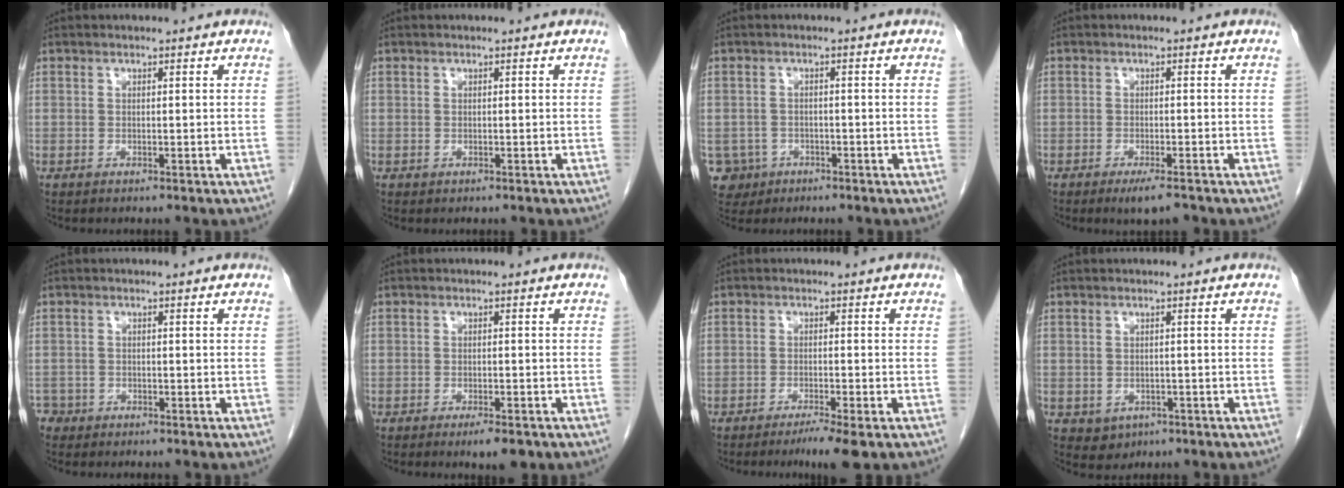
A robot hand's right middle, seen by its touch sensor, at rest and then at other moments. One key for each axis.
{"total": 0.0}
{"total": 4.6, "fx": -2.3, "fy": 4.1, "fz": 0.2, "tx": -0.008, "ty": 0.007, "tz": -0.035}
{"total": 3.3, "fx": -2.3, "fy": 0.4, "fz": 2.3, "tx": -0.037, "ty": -0.006, "tz": -0.034}
{"total": 1.8, "fx": -1.3, "fy": 1.1, "fz": -0.2, "tx": -0.001, "ty": 0.004, "tz": -0.025}
{"total": 3.3, "fx": -2.1, "fy": 0.6, "fz": 2.4, "tx": -0.036, "ty": -0.005, "tz": -0.027}
{"total": 4.4, "fx": -2.9, "fy": -0.2, "fz": 3.3, "tx": -0.051, "ty": -0.013, "tz": -0.047}
{"total": 2.6, "fx": -1.0, "fy": 2.3, "fz": 0.9, "tx": -0.011, "ty": 0.004, "tz": -0.003}